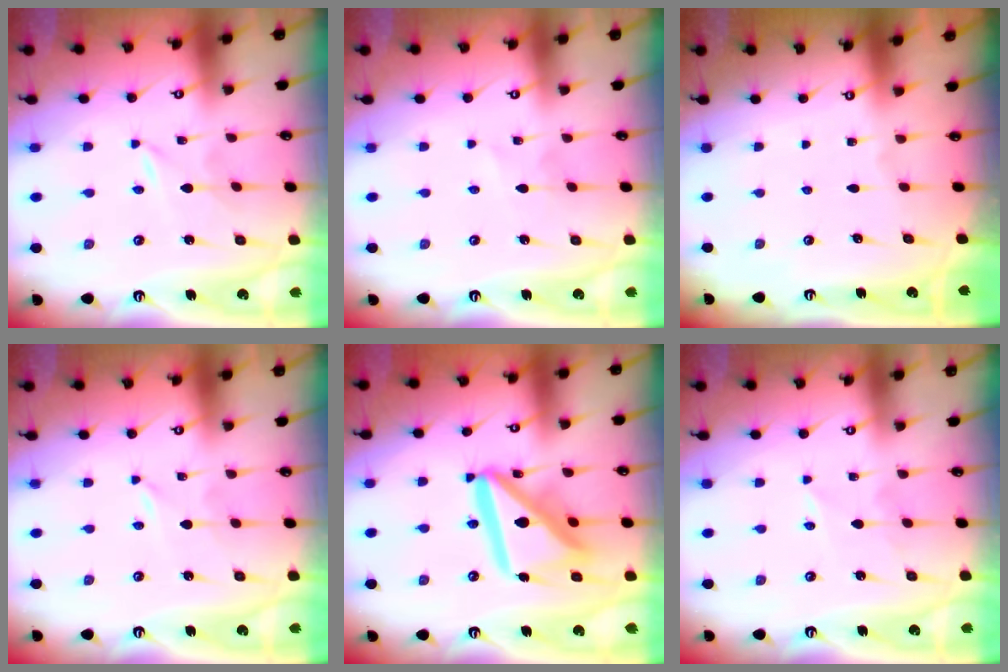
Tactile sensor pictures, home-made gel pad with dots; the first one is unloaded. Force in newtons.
{"total": 1.7, "press": 1.7, "slide": 0.2}
{"total": 0.0}
{"total": 0.0}
{"total": 18.4, "press": 18.3, "slide": 2.0}
{"total": 3.2, "press": 3.1, "slide": 0.3}